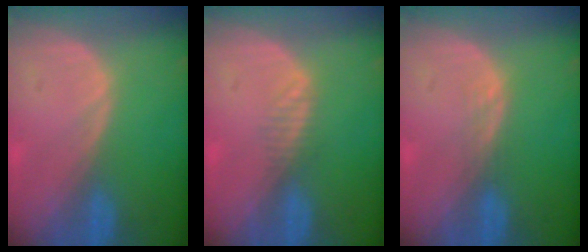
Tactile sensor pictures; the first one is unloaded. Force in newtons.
{"total": 1.7, "press": 1.4, "slide": 1.0}
{"total": 1.1, "press": 1.1, "slide": 0.1}